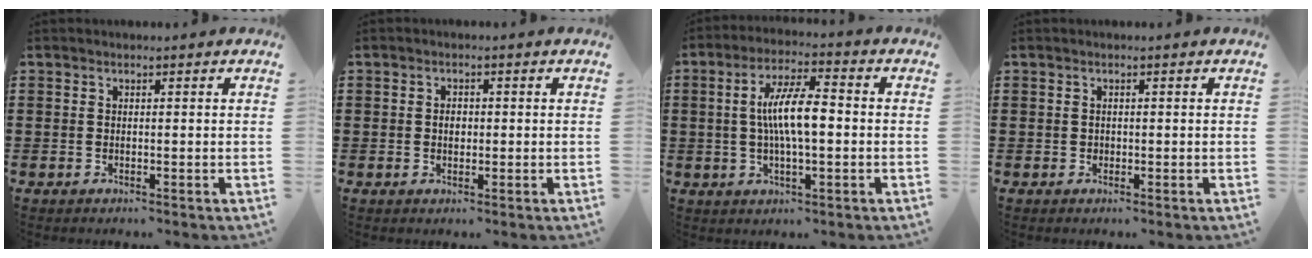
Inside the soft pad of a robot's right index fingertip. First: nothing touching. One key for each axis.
{"total": 1.8, "fx": 0.0, "fy": 1.1, "fz": 1.5, "tx": -0.030, "ty": 0.003, "tz": -0.001}
{"total": 8.7, "fx": 0.0, "fy": 2.4, "fz": 8.4, "tx": -0.164, "ty": 0.002, "tz": -0.005}
{"total": 0.5, "fx": -0.1, "fy": 0.5, "fz": 0.1, "tx": -0.004, "ty": 0.004, "tz": -0.002}